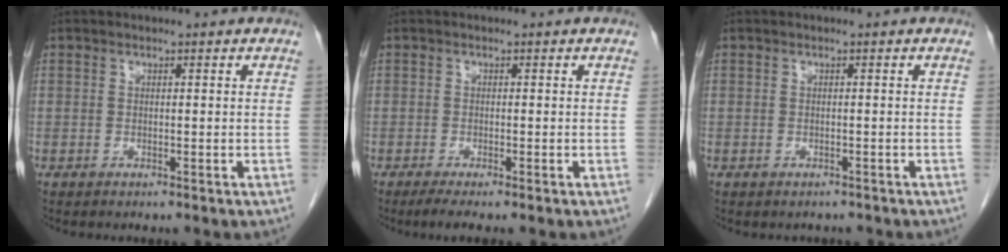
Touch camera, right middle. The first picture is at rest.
{"total": 2.4, "force": [-1.7, 0.1, 1.7], "torque": [-0.033, -0.008, -0.032]}
{"total": 1.3, "force": [-1.1, 0.8, 0.0], "torque": [-0.004, 0.001, -0.015]}